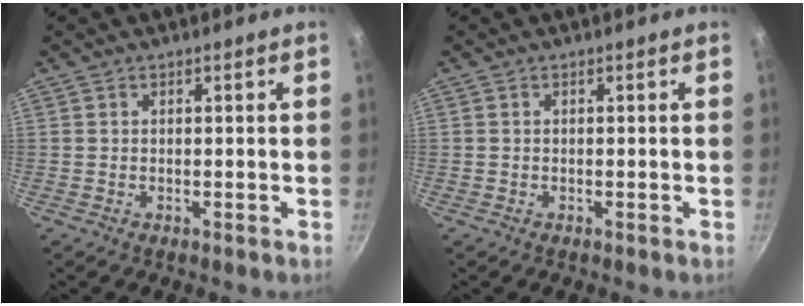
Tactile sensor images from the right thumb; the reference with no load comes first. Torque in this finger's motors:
{"motor_torque": [-0.08, -0.05, 0.00, 0.25, 0.03]}